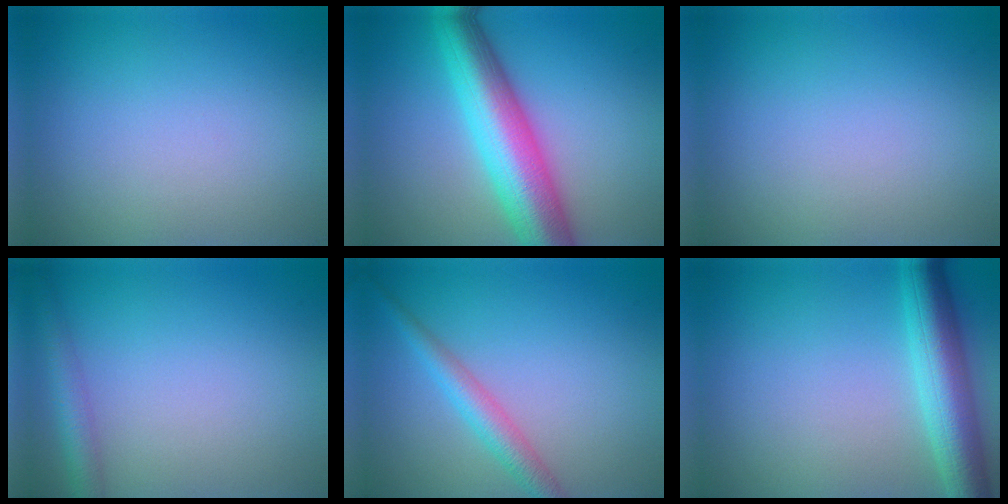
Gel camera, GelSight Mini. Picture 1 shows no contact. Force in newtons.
{"total": 9.8, "press": 9.8, "slide": 0.2}
{"total": 0.0}
{"total": 2.9, "press": 2.9, "slide": 0.1}
{"total": 2.9, "press": 2.9, "slide": 0.1}
{"total": 6.6, "press": 6.6, "slide": 0.2}